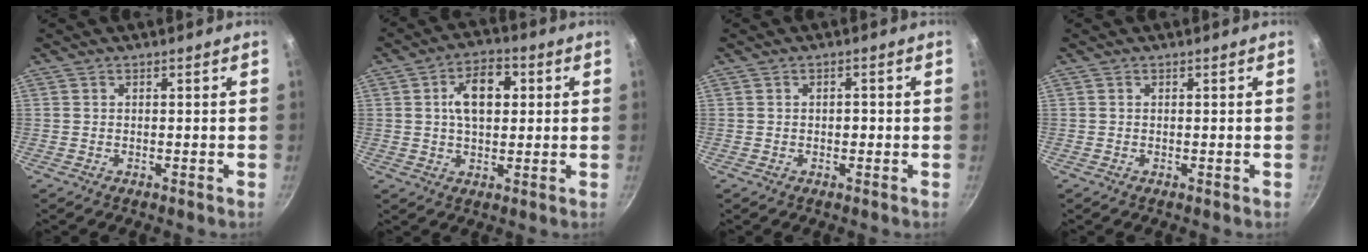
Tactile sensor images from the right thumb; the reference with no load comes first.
{"total": 9.6, "force": [2.0, 5.9, 7.3], "torque": [-0.093, 0.009, 0.024]}
{"total": 1.7, "force": [-0.1, 1.1, 1.2], "torque": [-0.015, 0.005, -0.002]}
{"total": 0.0}